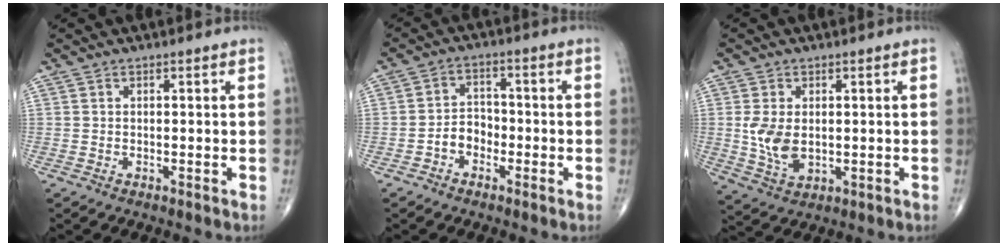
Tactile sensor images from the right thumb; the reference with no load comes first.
{"total": 4.5, "force": [-2.0, 3.4, 2.2], "torque": [-0.018, 0.025, -0.043]}
{"total": 6.6, "force": [0.1, 4.0, 5.2], "torque": [-0.107, -0.010, 0.009]}